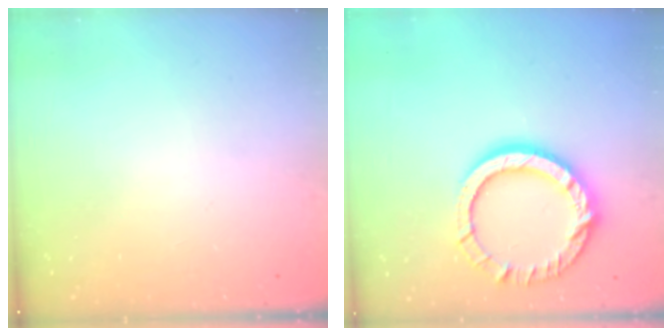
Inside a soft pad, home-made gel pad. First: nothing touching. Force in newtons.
{"total": 15.1, "press": 15.0, "slide": 1.5}